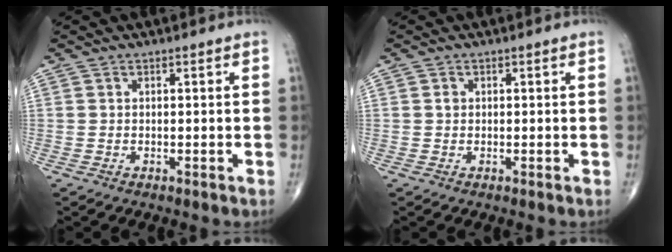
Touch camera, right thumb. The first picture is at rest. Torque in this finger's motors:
{"motor_torque": [-0.44, 0.30, 0.30, 0.18, -0.03]}